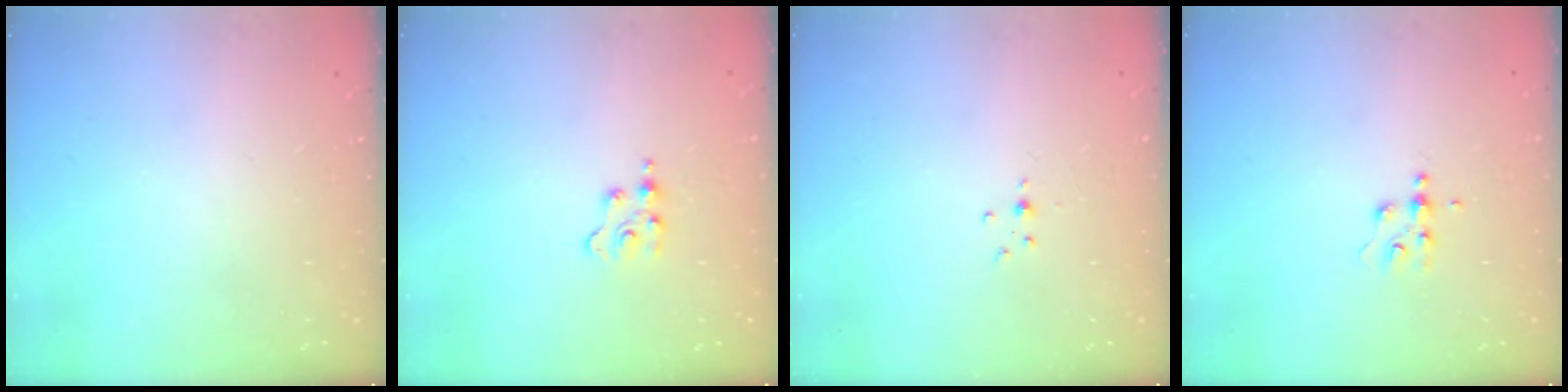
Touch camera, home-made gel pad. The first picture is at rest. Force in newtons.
{"total": 2.3, "press": 2.3, "slide": 0.3}
{"total": 3.2, "press": 3.0, "slide": 1.1}
{"total": 4.3, "press": 4.3, "slide": 0.5}